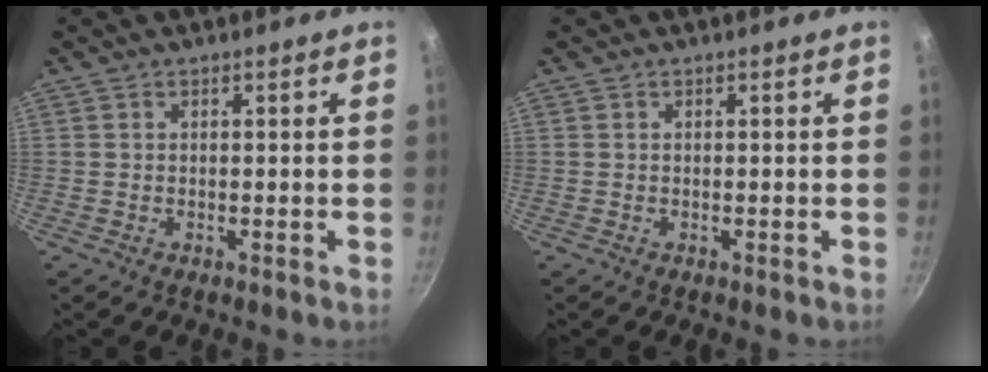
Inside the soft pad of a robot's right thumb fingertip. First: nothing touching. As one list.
[{"total": 0.0}]